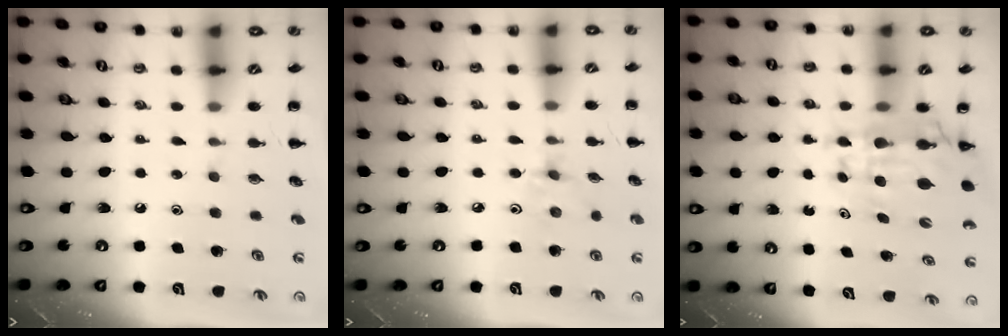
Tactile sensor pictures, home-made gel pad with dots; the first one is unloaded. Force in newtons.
{"total": 2.7, "press": 2.5, "slide": 0.8}
{"total": 10.3, "press": 9.8, "slide": 3.2}